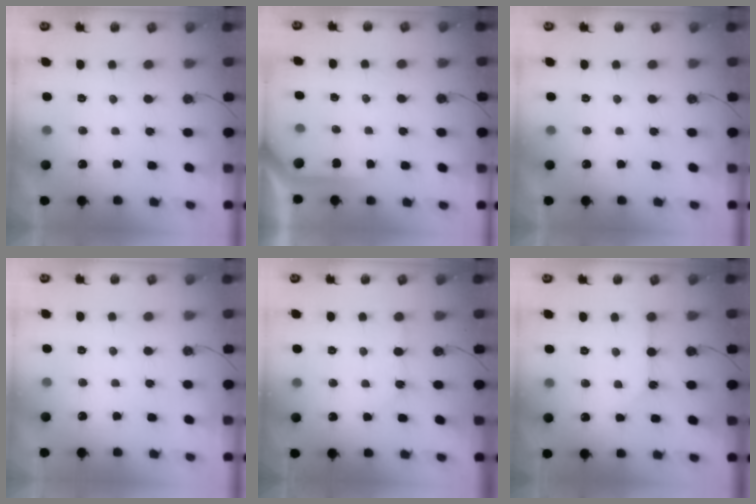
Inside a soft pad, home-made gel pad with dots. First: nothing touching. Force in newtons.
{"total": 2.9, "press": 2.8, "slide": 0.2}
{"total": 0.0}
{"total": 0.0}
{"total": 2.1, "press": 2.1, "slide": 0.4}
{"total": 2.7, "press": 2.7, "slide": 0.3}